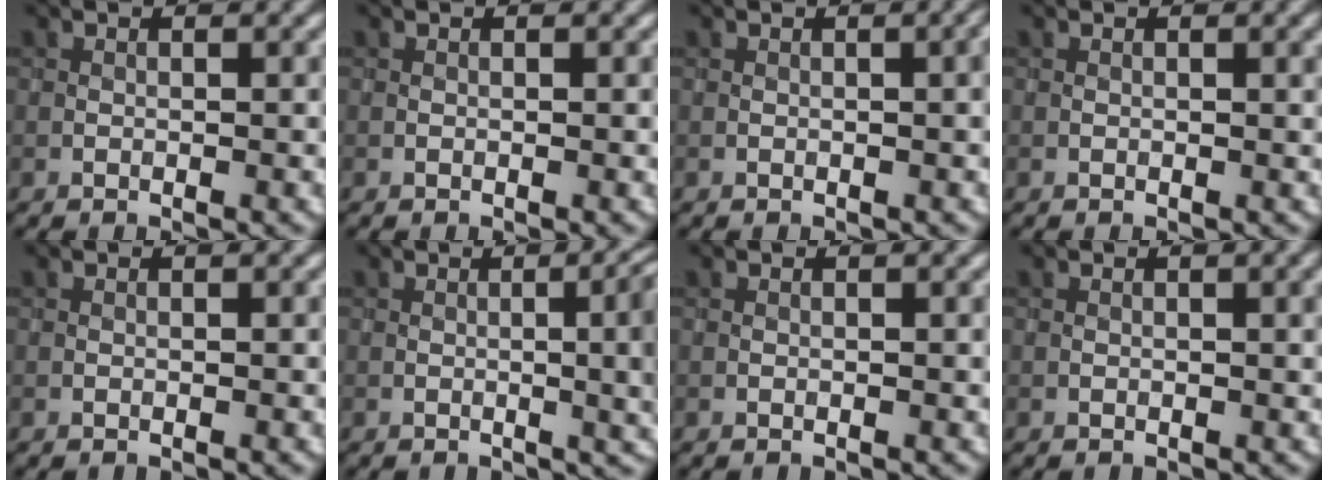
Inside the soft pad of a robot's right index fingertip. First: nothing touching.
{"total": 0.0}
{"total": 1.7, "force": [0.2, 0.5, 1.6], "torque": [-0.016, 0.006, 0.002]}
{"total": 0.7, "force": [0.2, 0.1, 0.7], "torque": [-0.009, 0.001, 0.003]}
{"total": 0.0}
{"total": 8.3, "force": [0.2, 3.6, 7.5], "torque": [-0.058, 0.005, 0.003]}
{"total": 0.0}
{"total": 1.2, "force": [0.3, 0.2, 1.2], "torque": [-0.017, 0.002, 0.003]}